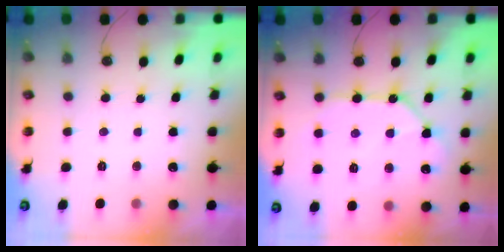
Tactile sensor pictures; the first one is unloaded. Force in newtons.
{"total": 9.2, "press": 9.2, "slide": 0.9}